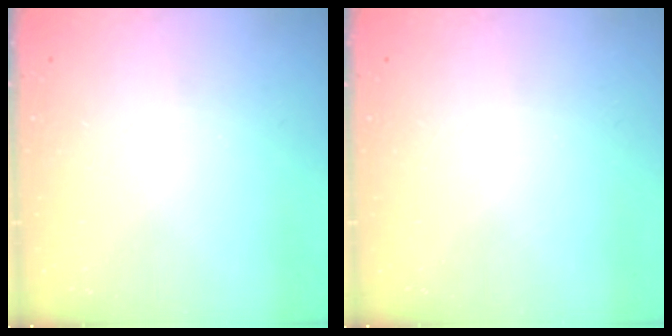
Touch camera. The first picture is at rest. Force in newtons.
{"total": 0.0}